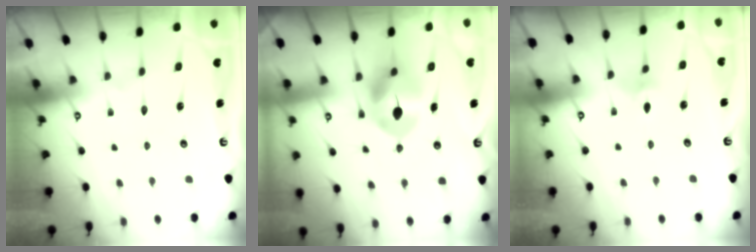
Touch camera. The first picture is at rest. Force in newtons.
{"total": 9.1, "press": 9.1, "slide": 0.5}
{"total": 3.1, "press": 3.1, "slide": 0.6}